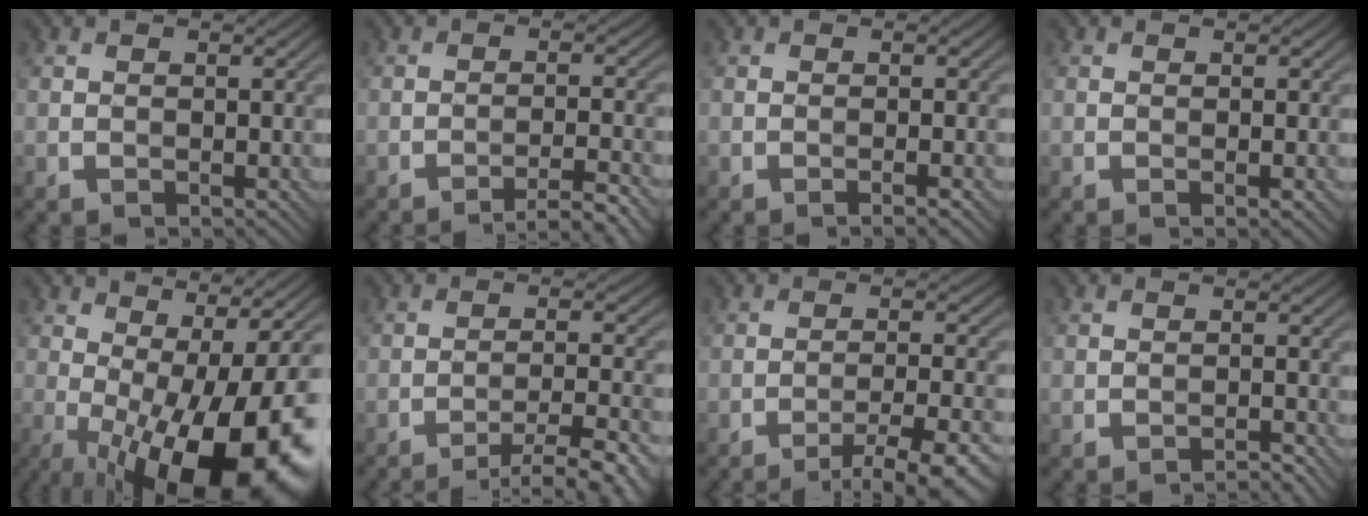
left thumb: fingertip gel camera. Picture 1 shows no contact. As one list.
[{"total": 4.8, "force": [-3.5, 0.5, 3.3], "torque": [-0.053, 0.015, -0.062]}, {"total": 1.4, "force": [-0.7, 0.0, 1.3], "torque": [-0.017, 0.006, -0.017]}, {"total": 0.8, "force": [-0.3, 0.0, 0.8], "torque": [-0.015, -0.001, -0.007]}, {"total": 18.9, "force": [-4.3, 6.4, 17.3], "torque": [-0.236, -0.012, -0.056]}, {"total": 8.9, "force": [-6.5, 1.3, 5.9], "torque": [-0.093, 0.008, -0.092]}, {"total": 8.5, "force": [-5.9, 1.3, 6.0], "torque": [-0.089, 0.010, -0.083]}, {"total": 1.6, "force": [-1.4, 0.0, 0.8], "torque": [-0.005, 0.008, -0.027]}]